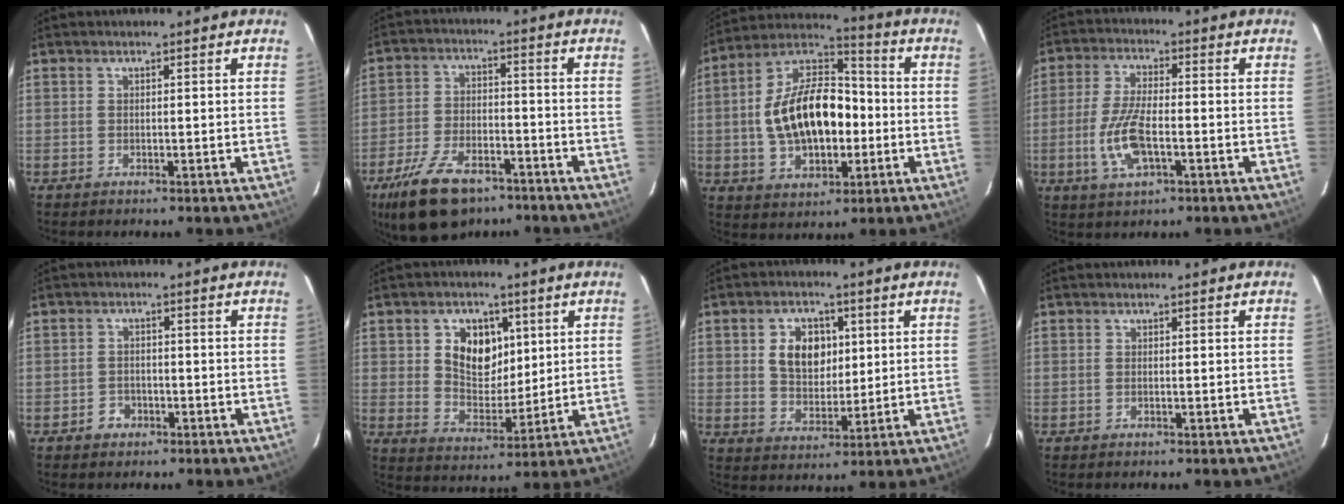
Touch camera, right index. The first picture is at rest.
{"total": 14.5, "force": [-9.8, 7.1, 8.0], "torque": [-0.180, -0.012, -0.167]}
{"total": 18.2, "force": [-1.9, 10.6, 14.6], "torque": [-0.280, 0.023, -0.027]}
{"total": 9.5, "force": [-2.8, 3.6, 8.4], "torque": [-0.177, -0.003, -0.052]}
{"total": 2.9, "force": [-1.6, 2.3, 0.4], "torque": [-0.012, 0.007, -0.025]}
{"total": 9.7, "force": [3.0, 7.3, 5.8], "torque": [-0.107, 0.009, 0.059]}
{"total": 8.6, "force": [2.1, 6.2, 5.6], "torque": [-0.101, 0.015, 0.045]}
{"total": 0.0}